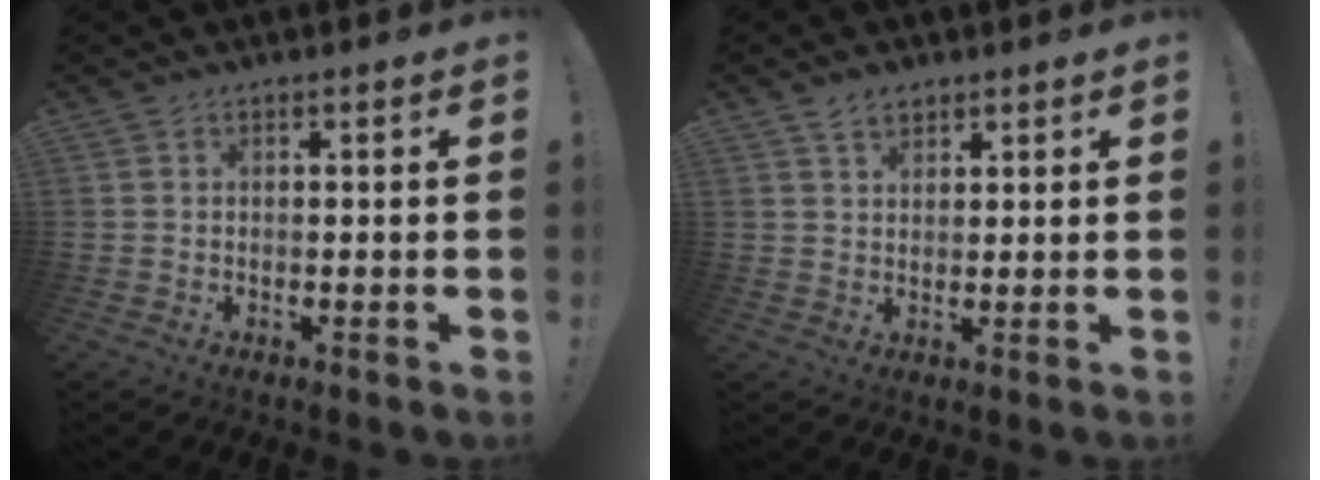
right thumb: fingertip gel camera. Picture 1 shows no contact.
{"total": 3.8, "force": [2.7, 2.3, 1.5], "torque": [-0.020, -0.012, 0.048]}